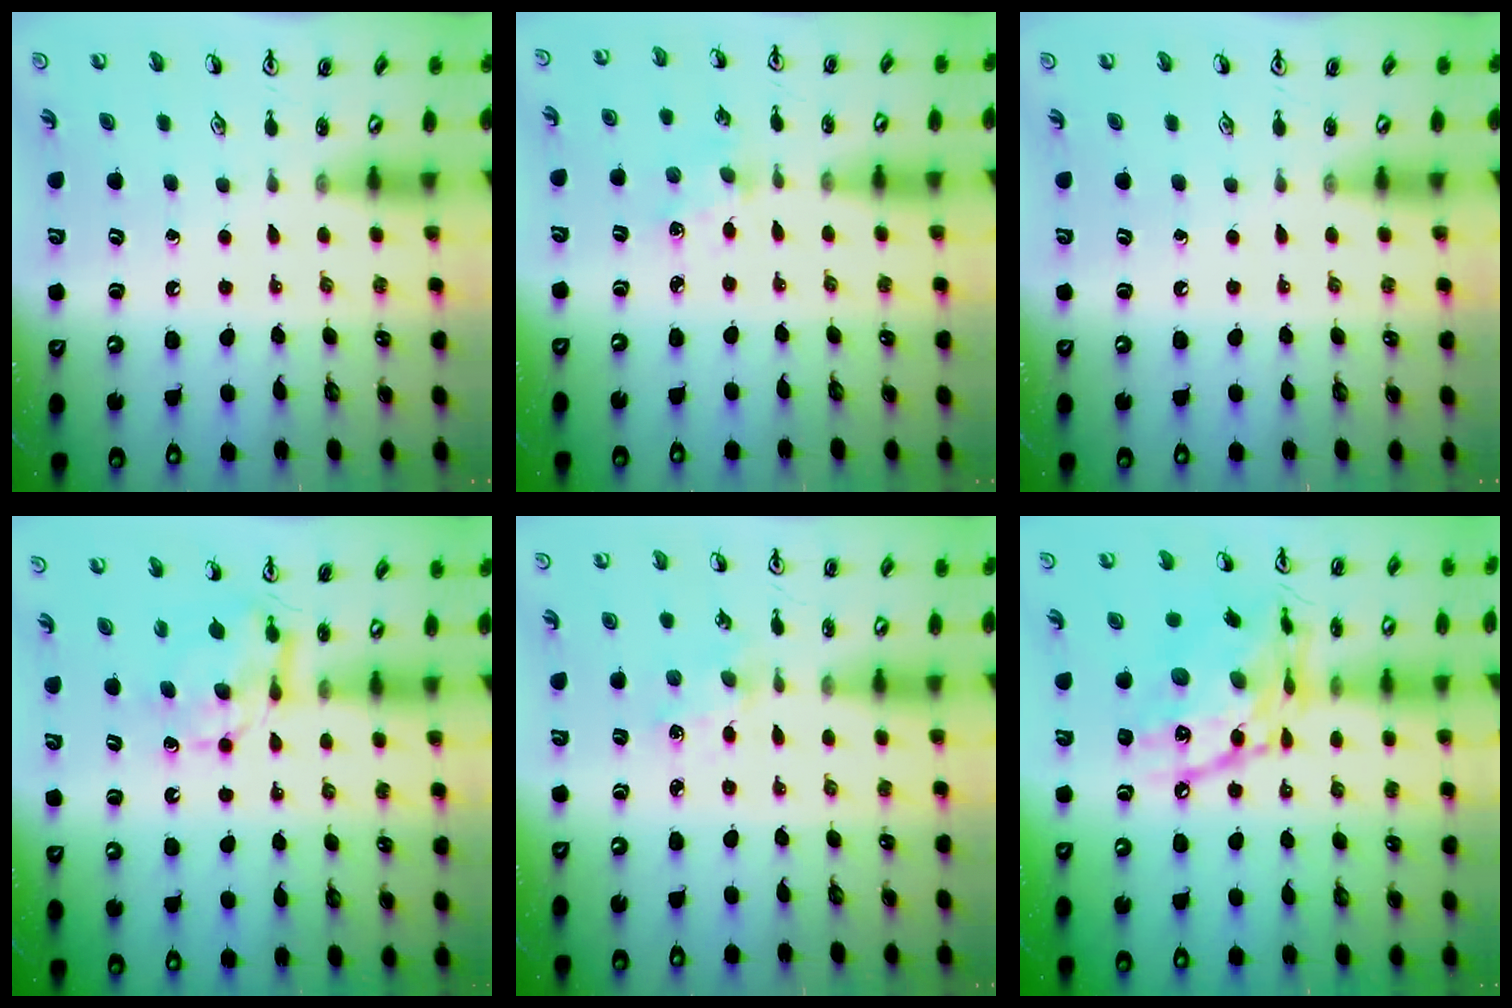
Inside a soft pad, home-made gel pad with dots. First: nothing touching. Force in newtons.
{"total": 1.7, "press": 1.7, "slide": 0.3}
{"total": 0.0}
{"total": 7.3, "press": 7.3, "slide": 0.5}
{"total": 1.3, "press": 1.3, "slide": 0.2}
{"total": 18.8, "press": 18.7, "slide": 1.4}